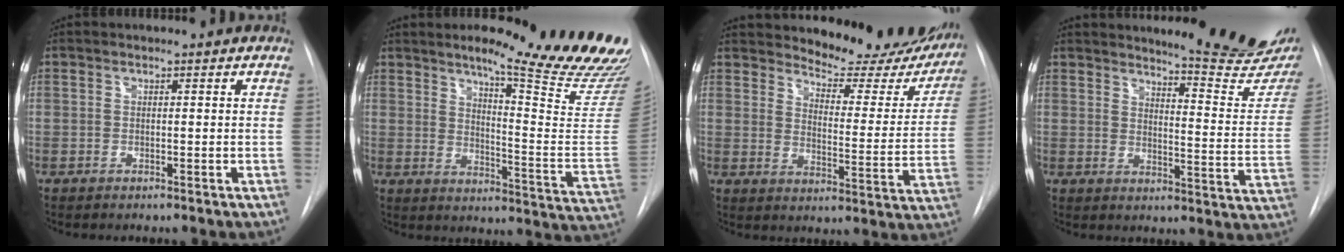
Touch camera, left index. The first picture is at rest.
{"total": 21.7, "force": [17.6, 0.6, 12.7], "torque": [-0.166, -0.095, 0.215]}
{"total": 20.0, "force": [18.4, 5.8, 5.4], "torque": [-0.050, -0.063, 0.215]}
{"total": 16.7, "force": [15.4, 1.0, 6.5], "torque": [-0.080, -0.100, 0.175]}